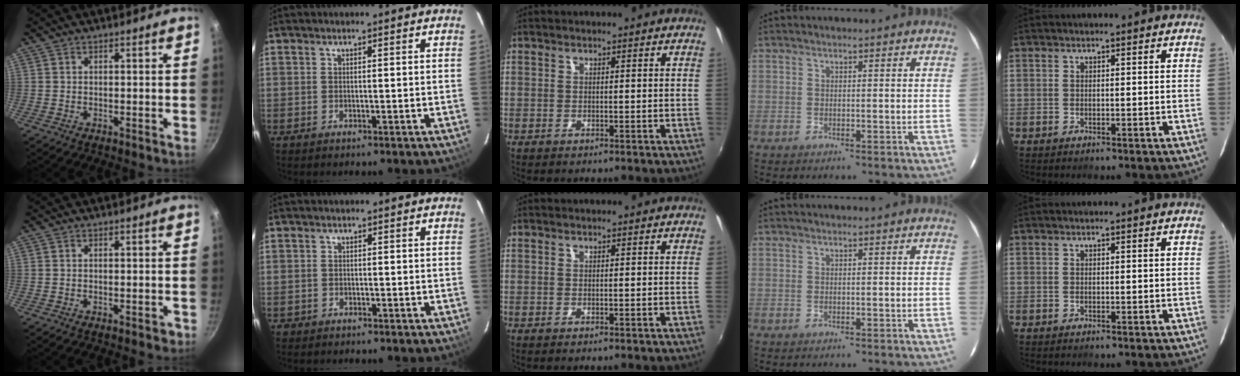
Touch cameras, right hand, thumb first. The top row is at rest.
{"thumb": {"total": 1.5, "force": [-0.8, 0.6, 1.1], "torque": [-0.015, 0.007, -0.007]}, "index": {"total": 1.1, "force": [-0.6, 0.9, -0.1], "torque": [-0.003, 0.004, -0.007]}}